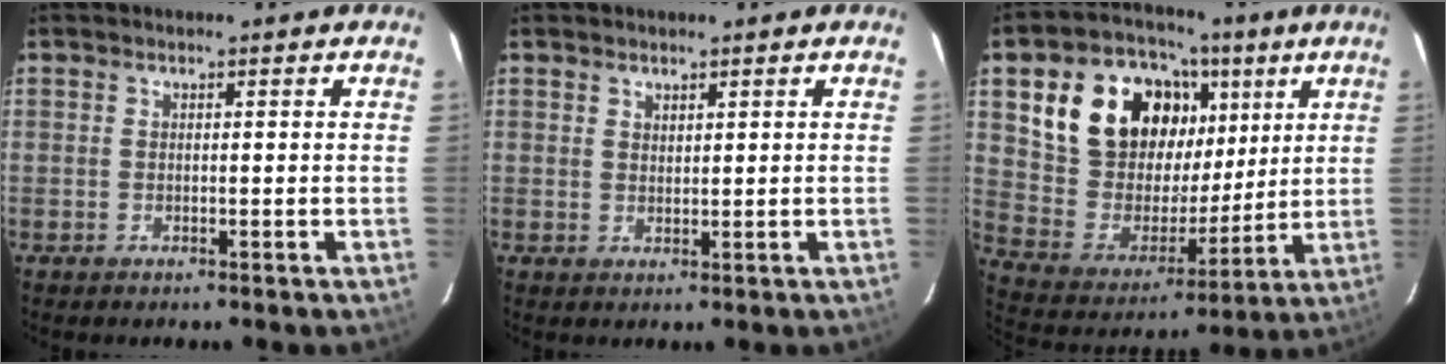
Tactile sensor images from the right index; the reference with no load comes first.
{"total": 1.3, "force": [1.1, 0.7, 0.3], "torque": [-0.003, 0.001, 0.019]}
{"total": 20.9, "force": [8.8, 15.4, 11.2], "torque": [-0.240, 0.040, 0.175]}